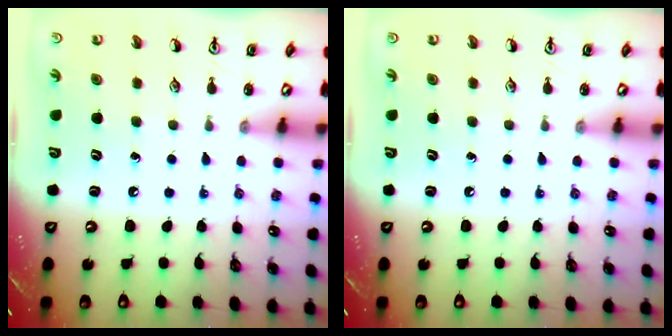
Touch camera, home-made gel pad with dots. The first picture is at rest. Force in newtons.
{"total": 0.0}